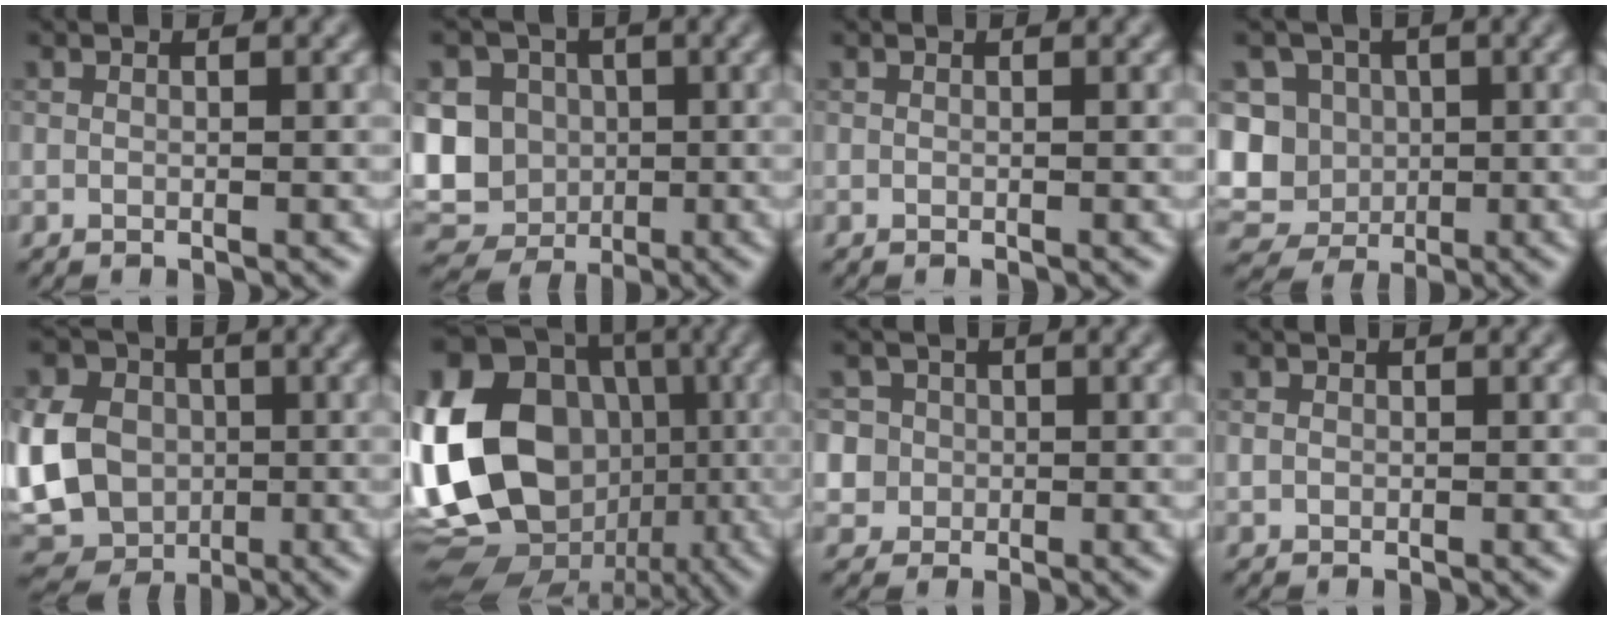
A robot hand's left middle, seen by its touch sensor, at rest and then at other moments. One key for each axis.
{"total": 11.1, "fx": 0.2, "fy": 9.8, "fz": 5.1, "tx": -0.093, "ty": 0.008, "tz": -0.024}
{"total": 0.0}
{"total": 10.5, "fx": -0.2, "fy": 9.5, "fz": 4.5, "tx": -0.096, "ty": 0.022, "tz": -0.042}
{"total": 11.6, "fx": -0.4, "fy": 9.6, "fz": 6.4, "tx": -0.123, "ty": 0.005, "tz": -0.035}
{"total": 20.9, "fx": -1.0, "fy": 17.4, "fz": 11.4, "tx": -0.220, "ty": 0.005, "tz": -0.049}
{"total": 5.1, "fx": 1.2, "fy": 4.7, "fz": 1.5, "tx": -0.026, "ty": 0.031, "tz": 0.006}
{"total": 0.8, "fx": 0.1, "fy": 0.7, "fz": 0.3, "tx": -0.005, "ty": -0.001, "tz": -0.001}